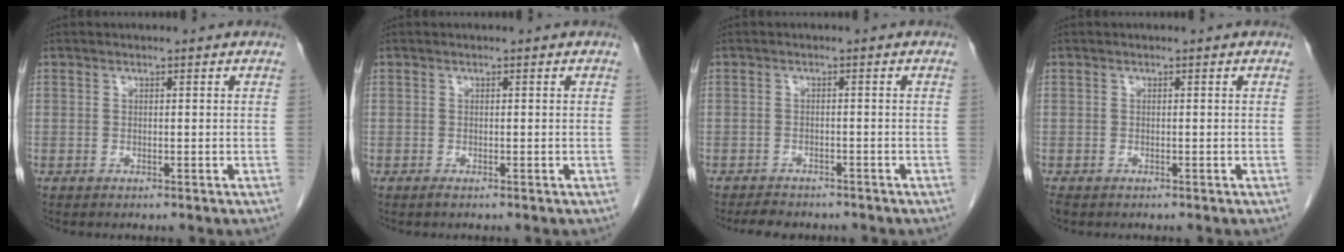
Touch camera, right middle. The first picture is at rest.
{"total": 0.0}
{"total": 4.3, "force": [-3.7, 1.6, 1.3], "torque": [-0.027, -0.005, -0.052]}
{"total": 1.2, "force": [-0.9, 0.6, 0.5], "torque": [-0.012, -0.002, -0.014]}